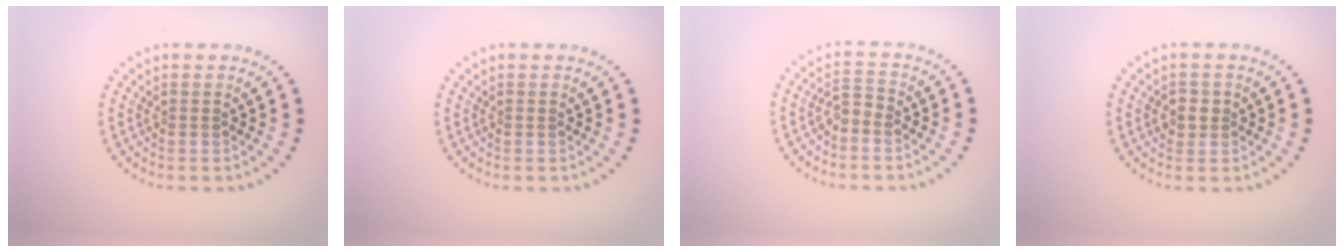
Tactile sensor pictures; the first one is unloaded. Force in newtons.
{"total": 0.0}
{"total": 1.3, "press": 1.1, "slide": 0.7}
{"total": 1.5, "press": 1.4, "slide": 0.5}